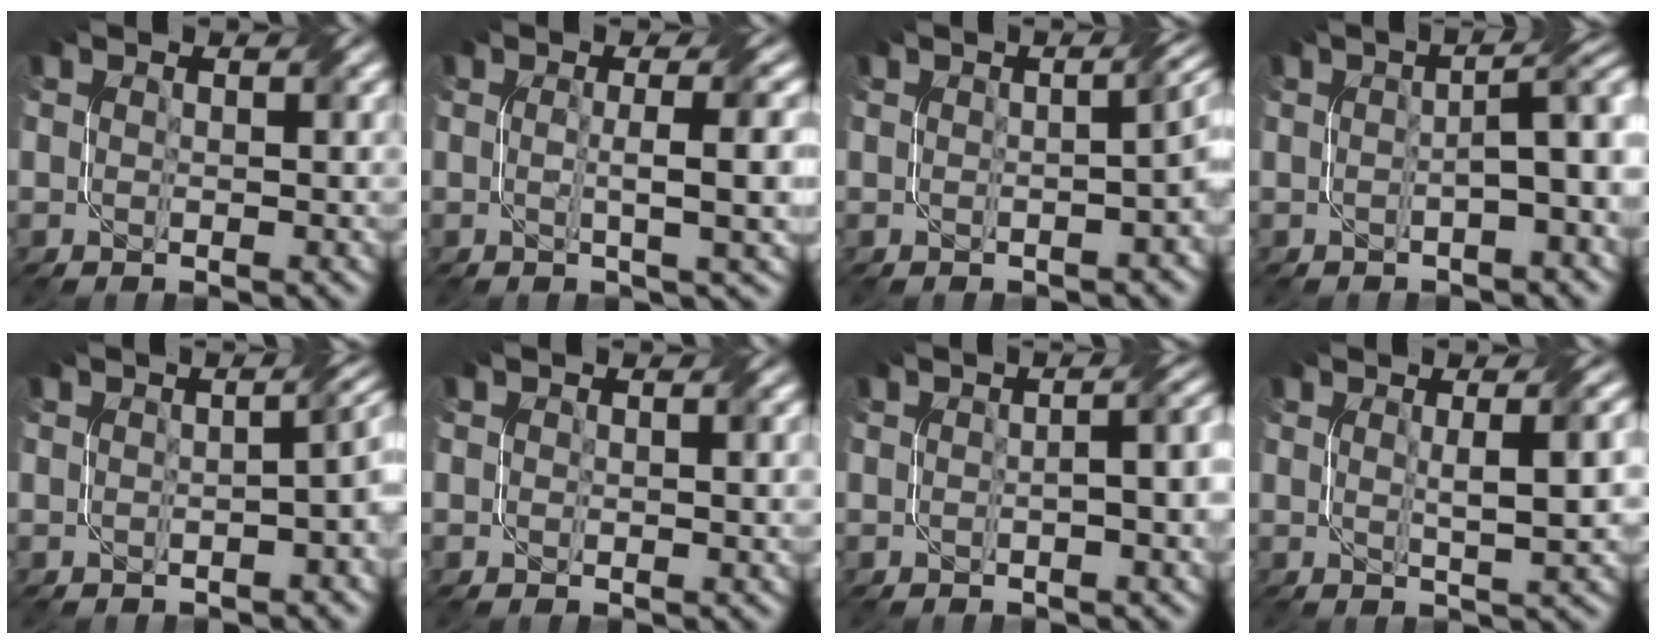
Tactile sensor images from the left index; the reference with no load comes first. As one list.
[{"total": 4.8, "force": [0.1, 1.0, 4.7], "torque": [-0.065, 0.006, 0.000]}, {"total": 4.7, "force": [-0.4, 2.1, 4.2], "torque": [-0.017, 0.006, -0.003]}, {"total": 5.3, "force": [-0.2, 1.4, 5.1], "torque": [-0.059, 0.017, -0.003]}, {"total": 4.9, "force": [-0.6, 2.1, 4.4], "torque": [-0.027, 0.006, -0.005]}, {"total": 0.7, "force": [0.3, 0.3, 0.5], "torque": [-0.007, 0.002, 0.004]}, {"total": 4.8, "force": [-0.1, 1.9, 4.4], "torque": [-0.032, 0.017, -0.005]}, {"total": 4.8, "force": [0.8, 1.1, 4.6], "torque": [-0.051, 0.014, 0.009]}]